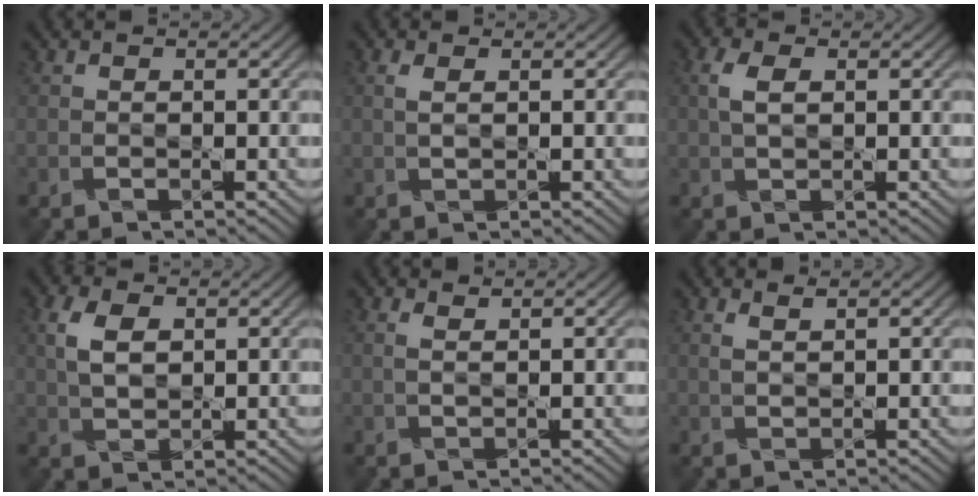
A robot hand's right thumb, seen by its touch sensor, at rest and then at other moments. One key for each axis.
{"total": 1.1, "fx": 0.6, "fy": 0.2, "fz": 0.9, "tx": -0.027, "ty": 0.005, "tz": 0.010}
{"total": 2.7, "fx": 0.8, "fy": 1.3, "fz": 2.2, "tx": -0.056, "ty": 0.005, "tz": 0.012}
{"total": 4.2, "fx": 1.5, "fy": 2.3, "fz": 3.2, "tx": -0.079, "ty": 0.006, "tz": 0.027}
{"total": 1.1, "fx": 0.9, "fy": -0.1, "fz": 0.6, "tx": -0.017, "ty": 0.005, "tz": 0.014}
{"total": 1.4, "fx": 1.2, "fy": -0.1, "fz": 0.8, "tx": -0.016, "ty": -0.003, "tz": 0.021}